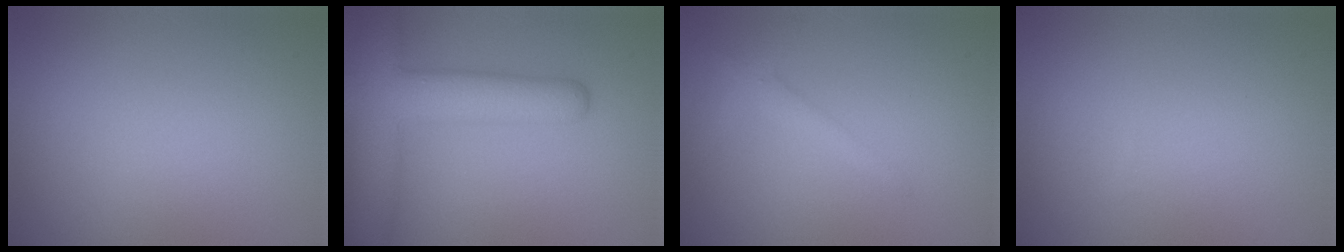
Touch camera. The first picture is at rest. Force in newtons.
{"total": 6.5, "press": 6.5, "slide": 0.3}
{"total": 1.7, "press": 1.7, "slide": 0.1}
{"total": 0.0}